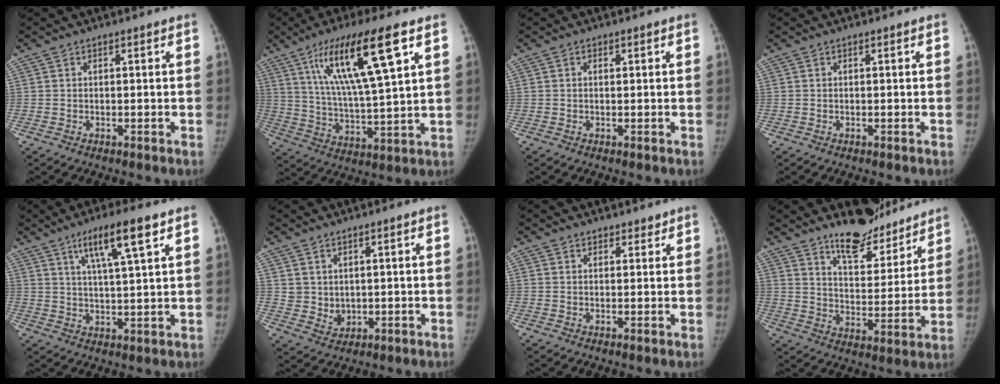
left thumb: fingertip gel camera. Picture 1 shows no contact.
{"total": 18.4, "force": [8.5, 3.0, 16.0], "torque": [-0.283, -0.028, 0.151]}
{"total": 0.7, "force": [0.3, 0.4, 0.5], "torque": [-0.008, -0.001, 0.004]}
{"total": 0.0}
{"total": 9.8, "force": [5.3, 1.1, 8.2], "torque": [-0.145, -0.020, 0.094]}
{"total": 3.6, "force": [1.9, 2.9, 1.2], "torque": [-0.009, -0.019, 0.046]}
{"total": 2.3, "force": [1.9, 1.2, 0.1], "torque": [0.022, -0.009, 0.021]}
{"total": 13.6, "force": [11.6, 4.8, 5.2], "torque": [-0.036, -0.087, 0.186]}